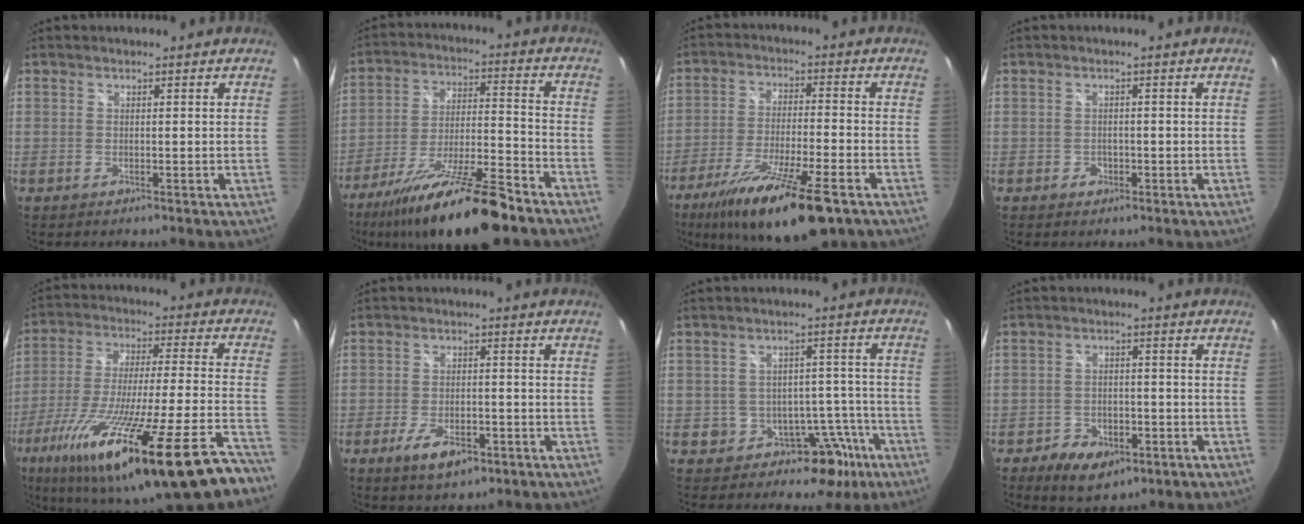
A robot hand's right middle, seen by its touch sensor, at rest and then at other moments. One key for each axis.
{"total": 19.6, "fx": -15.1, "fy": 2.4, "fz": 12.3, "tx": -0.232, "ty": -0.030, "tz": -0.251}
{"total": 17.1, "fx": -11.0, "fy": 3.2, "fz": 12.6, "tx": -0.238, "ty": -0.040, "tz": -0.187}
{"total": 1.7, "fx": -0.8, "fy": 1.4, "fz": 0.3, "tx": -0.006, "ty": 0.000, "tz": -0.010}
{"total": 34.5, "fx": -24.8, "fy": 3.0, "fz": 23.8, "tx": -0.393, "ty": -0.108, "tz": -0.383}
{"total": 7.1, "fx": -4.0, "fy": 3.1, "fz": 5.0, "tx": -0.108, "ty": -0.011, "tz": -0.064}
{"total": 9.9, "fx": -5.3, "fy": 7.2, "fz": 4.2, "tx": -0.047, "ty": 0.041, "tz": -0.047}
{"total": 8.8, "fx": -5.1, "fy": 5.3, "fz": 4.7, "tx": -0.112, "ty": -0.002, "tz": -0.070}